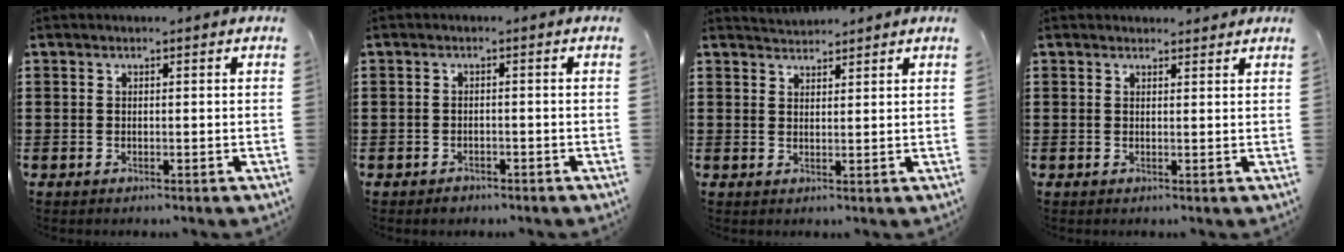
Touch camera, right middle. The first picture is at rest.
{"total": 1.0, "force": [-0.9, 0.5, 0.1], "torque": [-0.005, -0.002, -0.020]}
{"total": 2.1, "force": [2.1, 0.2, -0.2], "torque": [-0.001, 0.002, 0.040]}
{"total": 1.3, "force": [1.2, 0.2, 0.0], "torque": [0.006, -0.002, 0.022]}